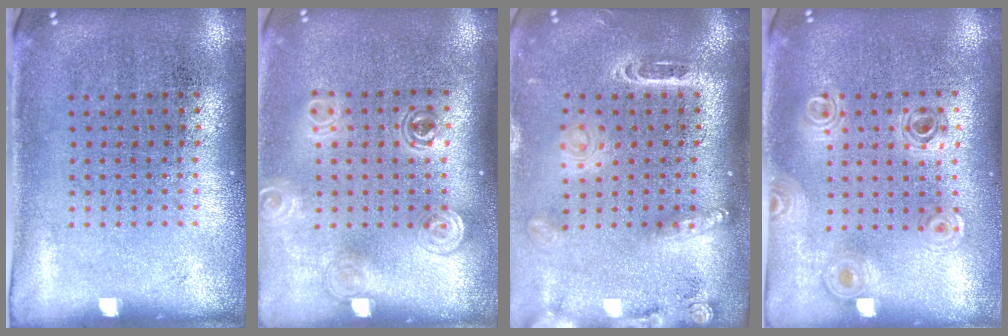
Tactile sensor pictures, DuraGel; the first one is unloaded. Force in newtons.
{"total": 1.5, "press": 1.3, "slide": 0.8}
{"total": 2.4, "press": 1.8, "slide": 1.5}
{"total": 0.8, "press": 0.8, "slide": 0.1}